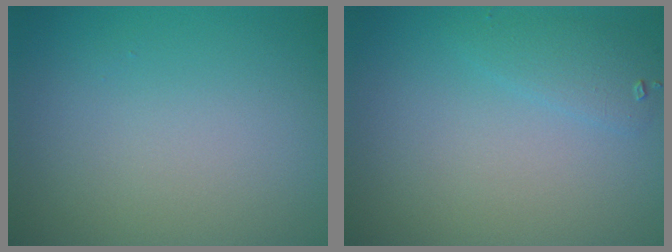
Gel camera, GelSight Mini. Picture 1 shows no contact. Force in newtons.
{"total": 1.4, "press": 1.4, "slide": 0.0}